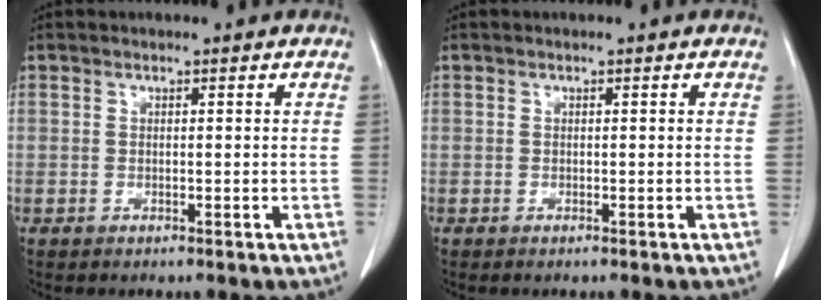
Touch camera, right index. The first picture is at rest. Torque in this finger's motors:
{"motor_torque": [-0.02, 0.00, -0.02, 0.01]}